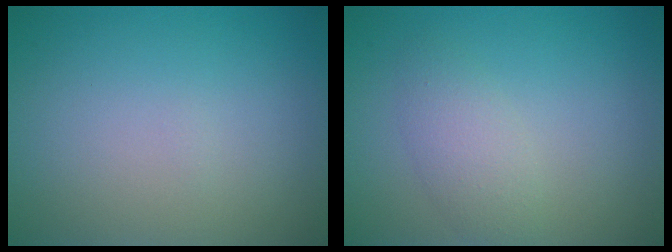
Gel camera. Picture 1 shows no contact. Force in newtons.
{"total": 2.3, "press": 2.3, "slide": 0.1}